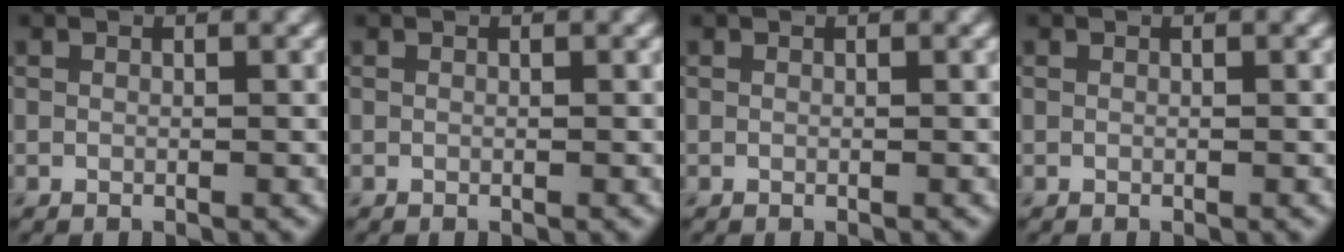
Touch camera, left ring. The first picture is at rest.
{"total": 0.0}
{"total": 0.0}
{"total": 0.0}